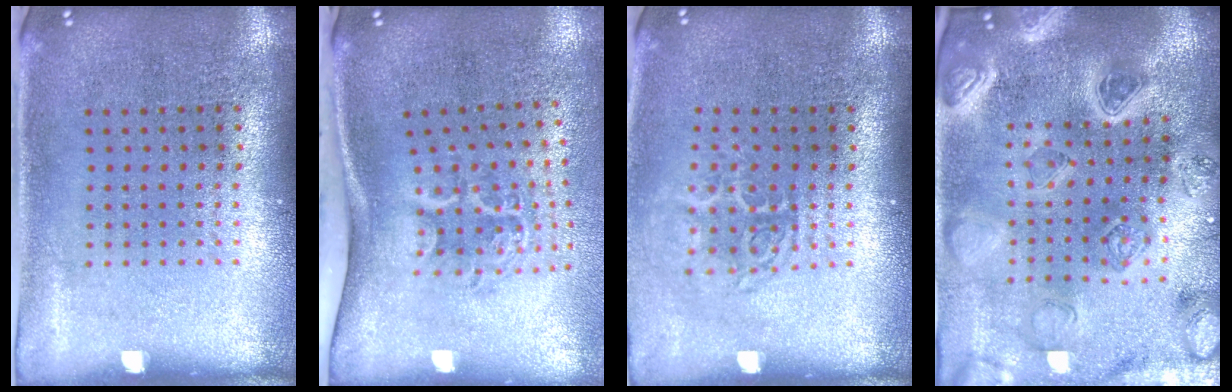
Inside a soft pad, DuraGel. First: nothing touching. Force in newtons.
{"total": 2.2, "press": 1.4, "slide": 1.7}
{"total": 1.6, "press": 1.2, "slide": 1.2}
{"total": 3.7, "press": 3.5, "slide": 1.3}